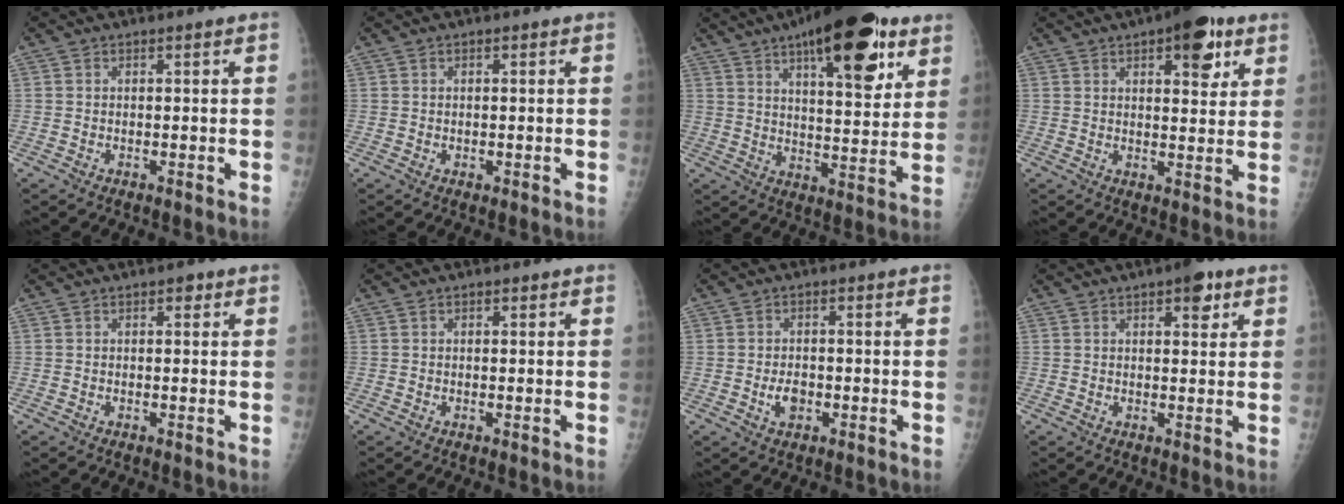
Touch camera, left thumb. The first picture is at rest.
{"total": 0.6, "force": [0.2, 0.5, 0.4], "torque": [-0.005, -0.001, 0.003]}
{"total": 21.9, "force": [11.9, 7.8, 16.6], "torque": [-0.217, -0.034, 0.176]}
{"total": 10.7, "force": [5.6, 4.5, 7.9], "torque": [-0.074, -0.017, 0.070]}
{"total": 1.3, "force": [0.6, 0.7, 0.9], "torque": [-0.005, 0.001, 0.006]}
{"total": 0.8, "force": [0.4, 0.5, 0.5], "torque": [-0.005, 0.000, 0.003]}
{"total": 3.5, "force": [-1.0, 2.3, 2.4], "torque": [-0.035, 0.003, -0.016]}
{"total": 4.9, "force": [2.7, 2.0, 3.6], "torque": [-0.033, -0.008, 0.031]}